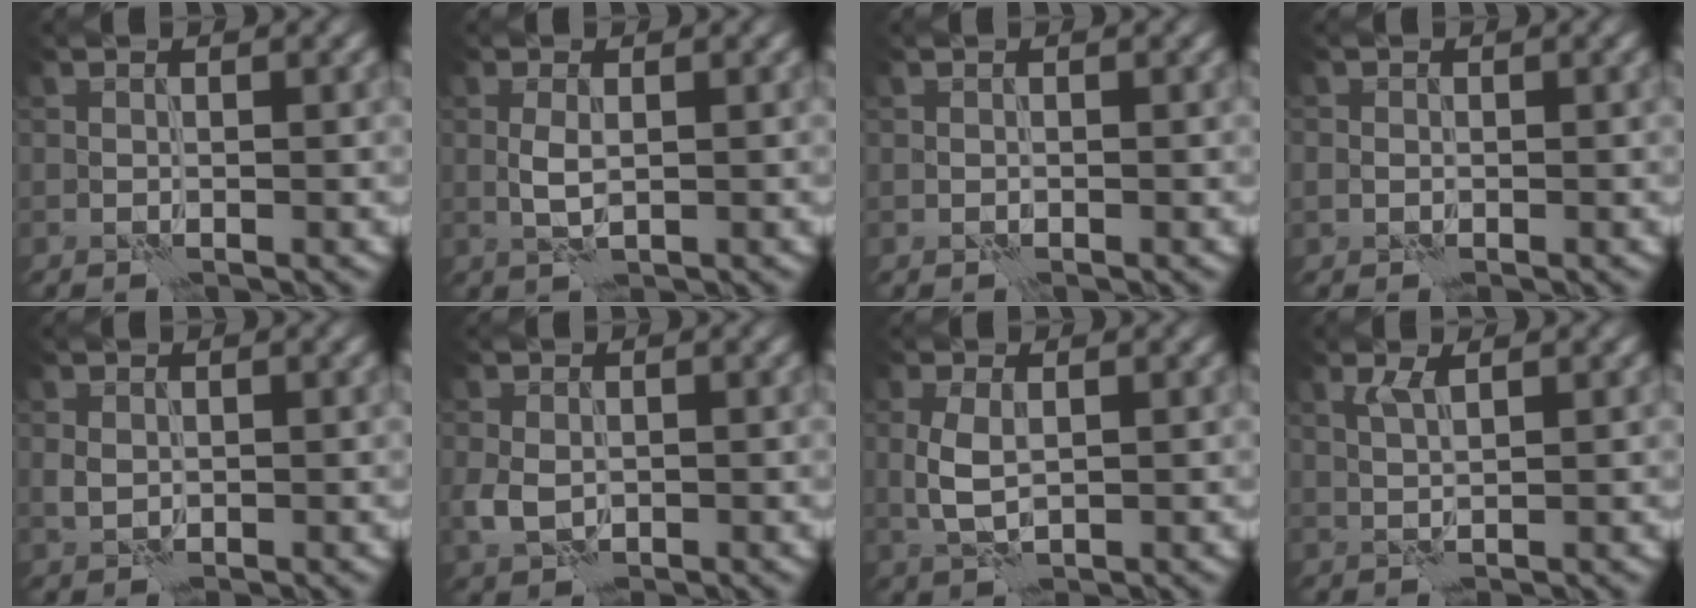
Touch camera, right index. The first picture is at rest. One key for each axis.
{"total": 1.7, "fx": 0.0, "fy": 0.6, "fz": 1.6, "tx": -0.039, "ty": 0.001, "tz": 0.000}
{"total": 0.0}
{"total": 0.7, "fx": -0.2, "fy": 0.6, "fz": 0.2, "tx": 0.000, "ty": -0.003, "tz": -0.007}
{"total": 1.1, "fx": 0.3, "fy": 0.9, "fz": 0.6, "tx": -0.014, "ty": -0.001, "tz": 0.006}
{"total": 2.5, "fx": -0.2, "fy": 1.9, "fz": 1.6, "tx": -0.038, "ty": -0.004, "tz": -0.006}
{"total": 2.9, "fx": 0.1, "fy": 1.5, "fz": 2.5, "tx": -0.061, "ty": 0.000, "tz": 0.005}
{"total": 1.6, "fx": 1.0, "fy": 0.1, "fz": 1.3, "tx": -0.032, "ty": 0.001, "tz": 0.017}